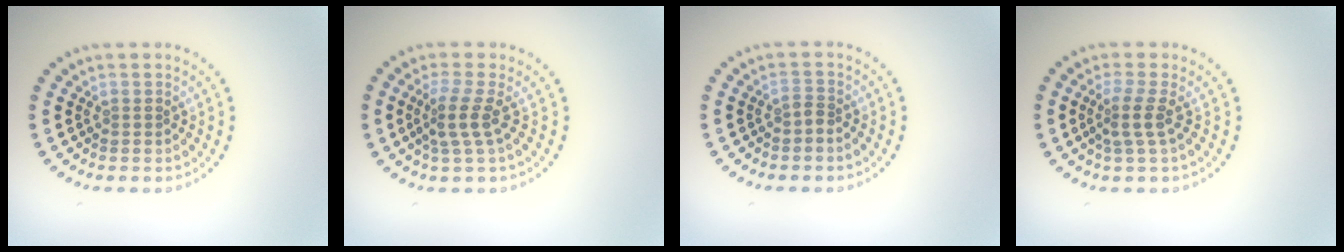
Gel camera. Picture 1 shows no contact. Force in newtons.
{"total": 2.7, "press": 1.9, "slide": 1.9}
{"total": 0.7, "press": 0.5, "slide": 0.6}
{"total": 2.2, "press": 1.5, "slide": 1.6}